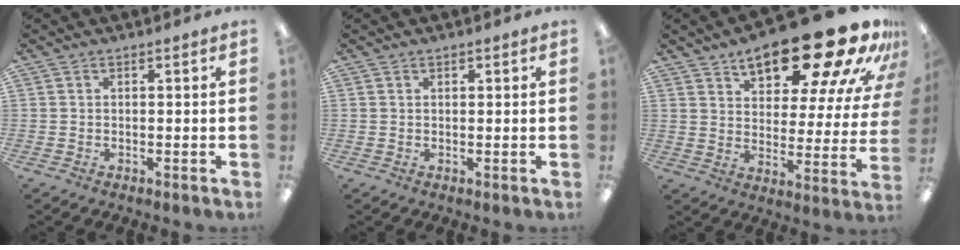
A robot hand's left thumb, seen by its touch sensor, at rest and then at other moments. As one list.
[{"total": 0.8, "force": [0.6, 0.5, 0.2], "torque": [0.003, -0.001, 0.009]}, {"total": 23.7, "force": [17.3, 7.4, 14.6], "torque": [-0.205, -0.115, 0.276]}]